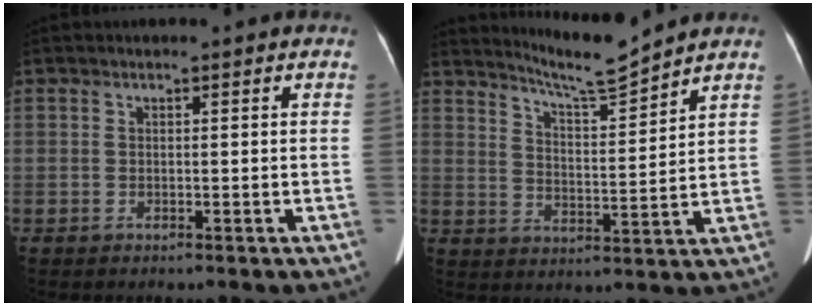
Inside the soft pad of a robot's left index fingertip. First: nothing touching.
{"total": 7.6, "force": [7.2, -1.4, 1.7], "torque": [-0.044, -0.020, 0.131]}